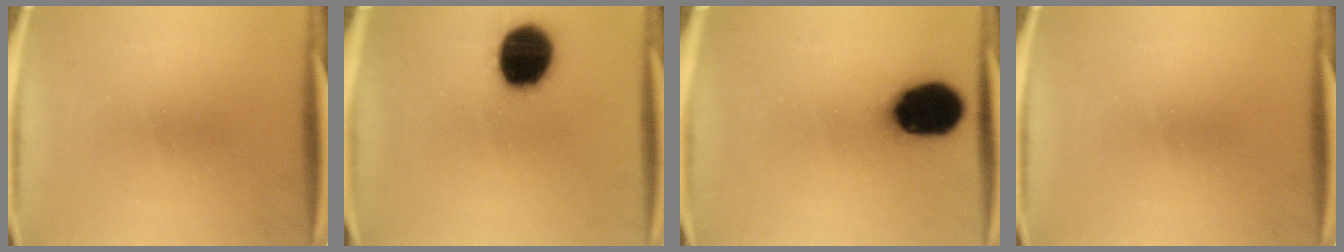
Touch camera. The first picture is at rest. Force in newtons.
{"total": 18.8}
{"total": 18.9}
{"total": 0.0}